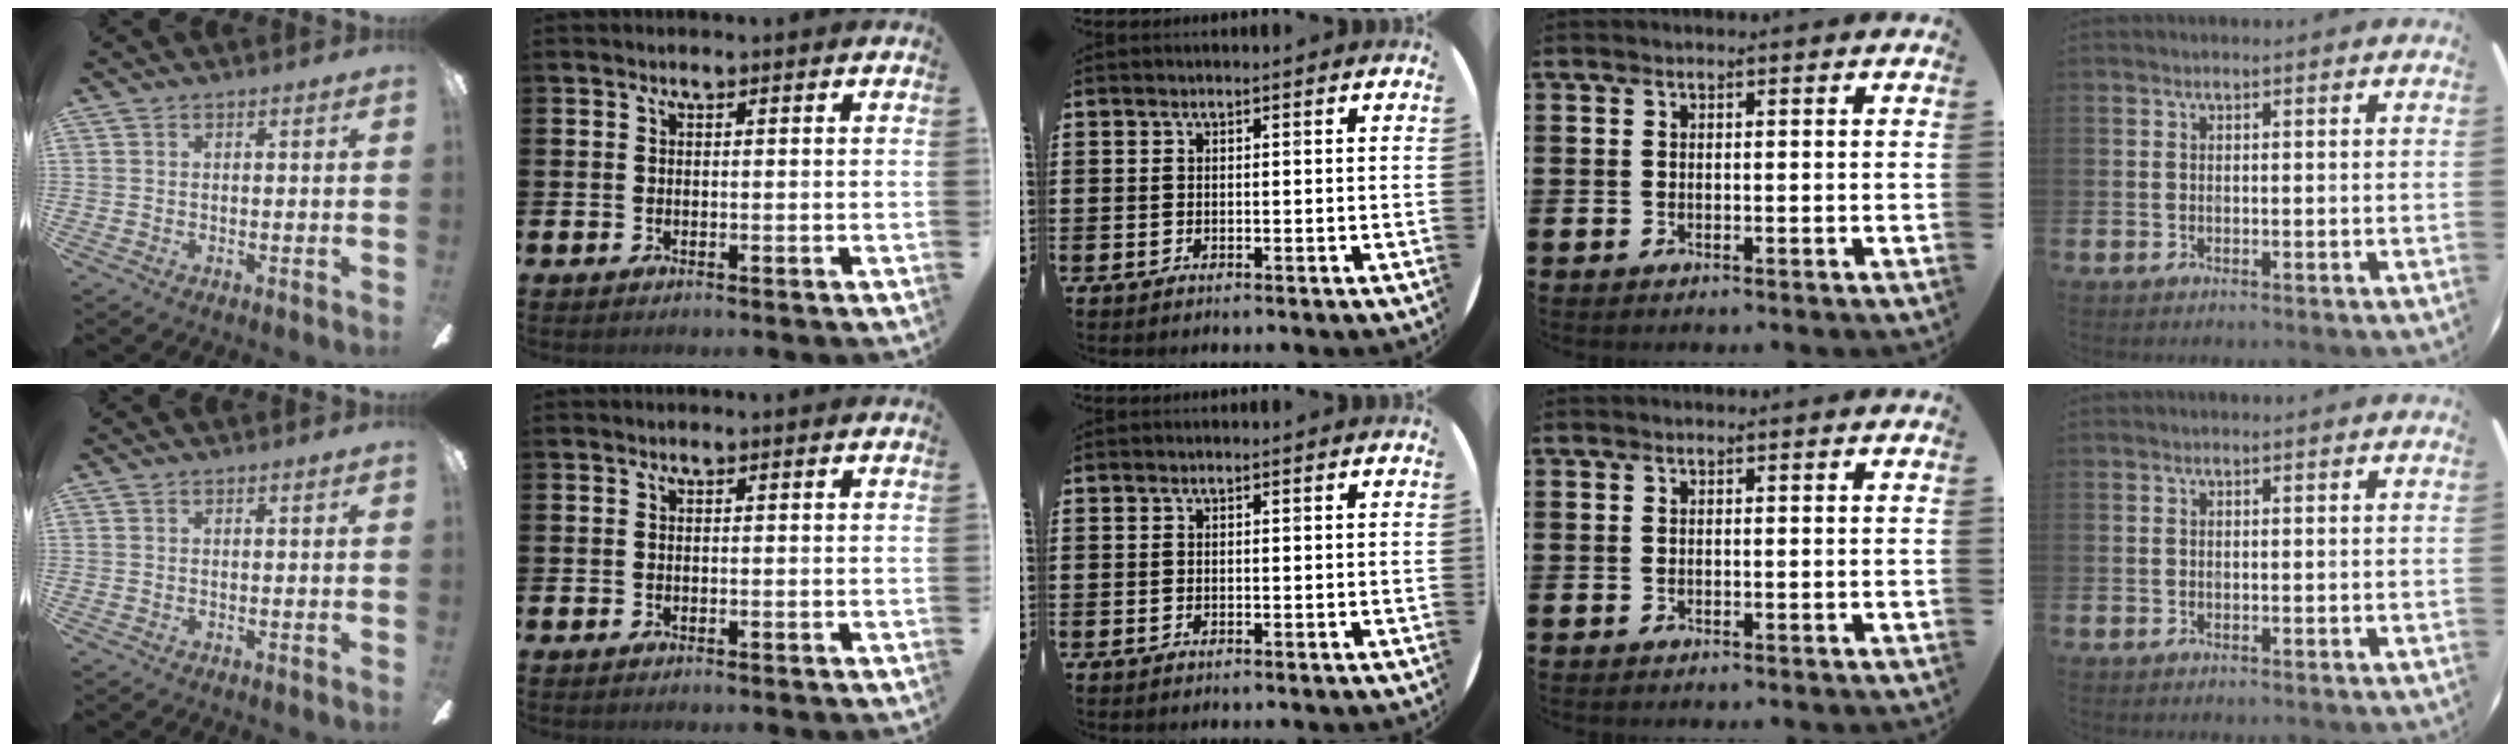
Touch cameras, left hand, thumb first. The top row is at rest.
{}